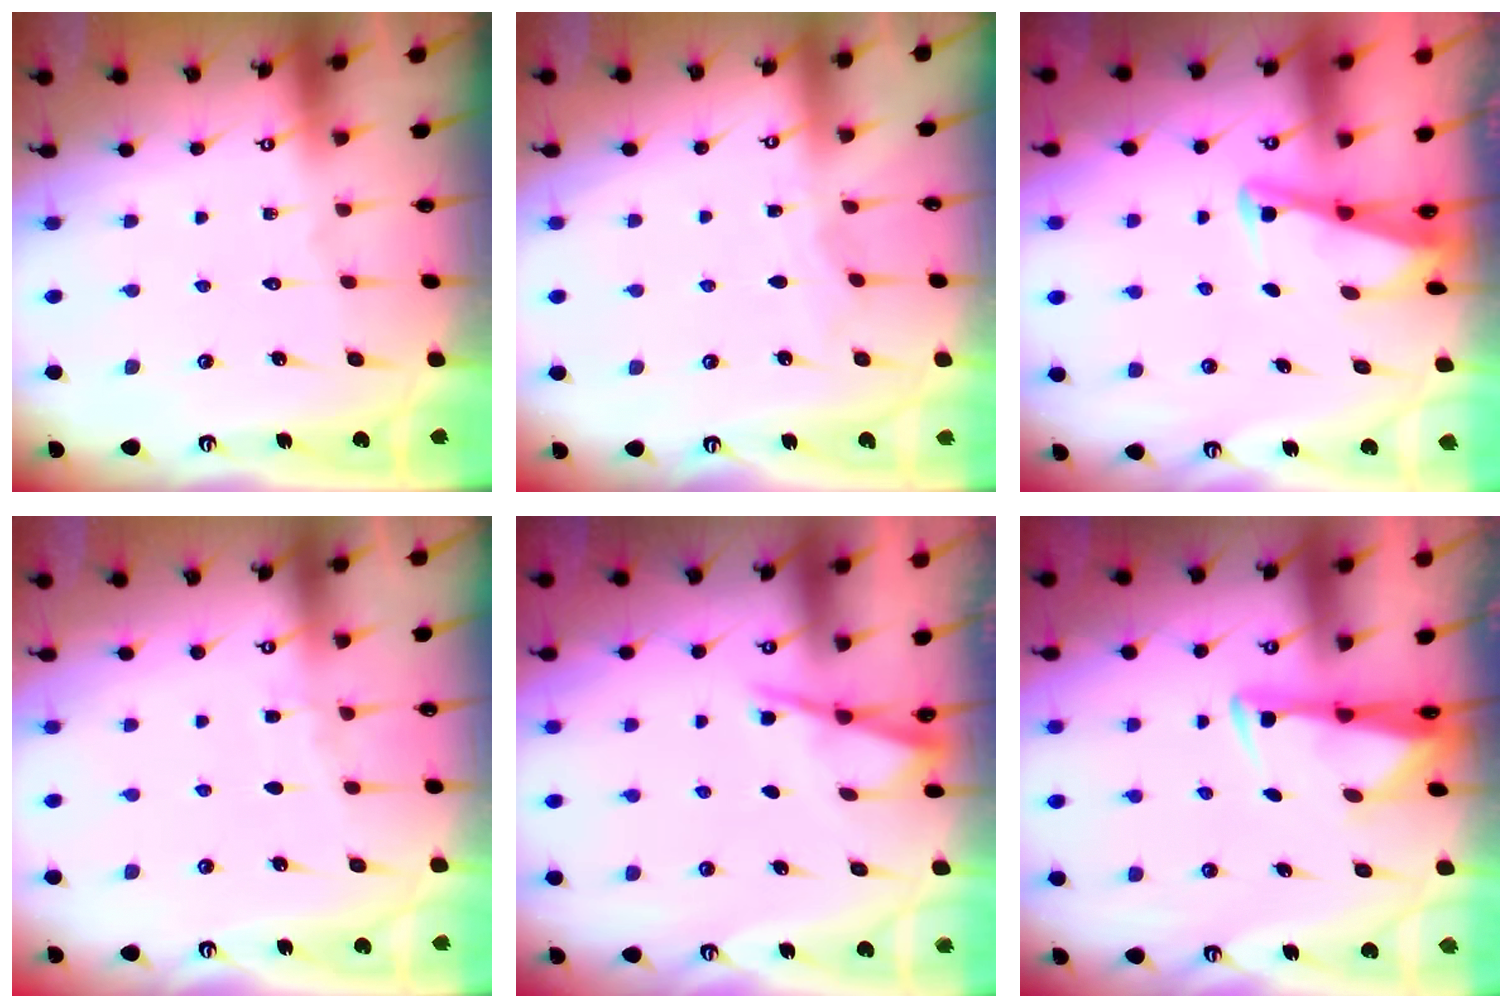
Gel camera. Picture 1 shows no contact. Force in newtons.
{"total": 3.3, "press": 3.3, "slide": 0.1}
{"total": 2.7, "press": 2.6, "slide": 0.4}
{"total": 4.7, "press": 4.7, "slide": 0.5}
{"total": 2.4, "press": 2.4, "slide": 0.2}
{"total": 3.0, "press": 2.9, "slide": 0.9}